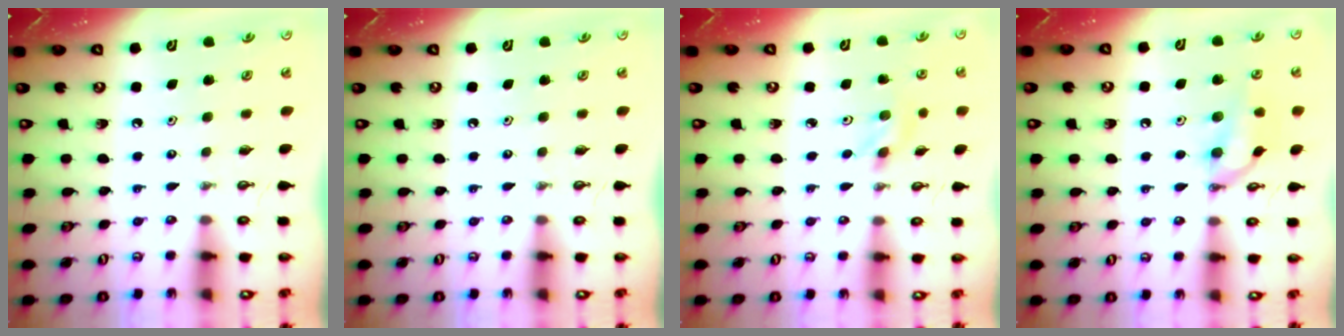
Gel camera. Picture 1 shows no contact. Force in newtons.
{"total": 0.0}
{"total": 2.8, "press": 2.4, "slide": 1.4}
{"total": 12.6, "press": 10.6, "slide": 6.8}